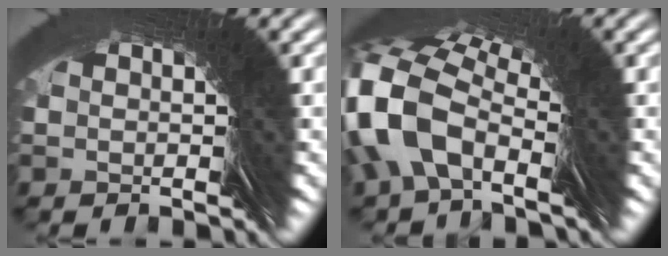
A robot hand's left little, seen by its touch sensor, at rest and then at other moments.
{"total": 5.9, "force": [3.1, 4.3, 2.5], "torque": [-0.064, 0.038, 0.026]}